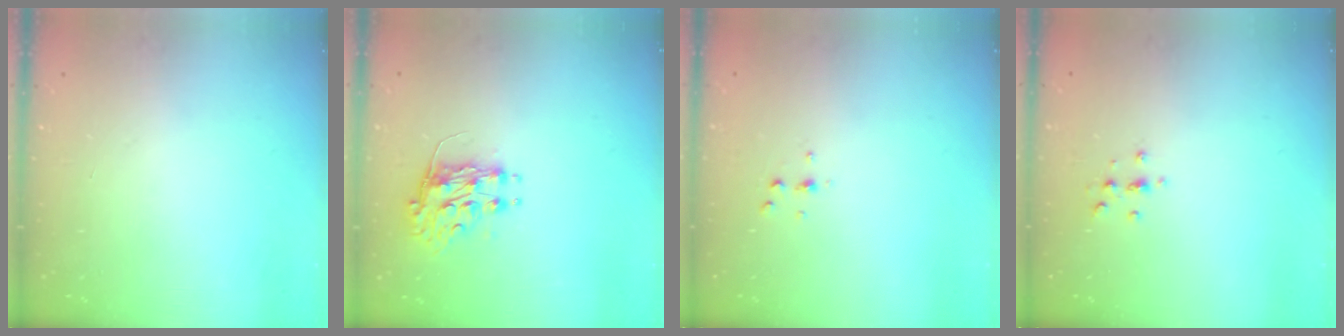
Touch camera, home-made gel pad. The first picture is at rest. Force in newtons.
{"total": 8.3, "press": 8.3, "slide": 0.1}
{"total": 2.5, "press": 2.4, "slide": 0.2}
{"total": 2.2, "press": 2.1, "slide": 0.2}